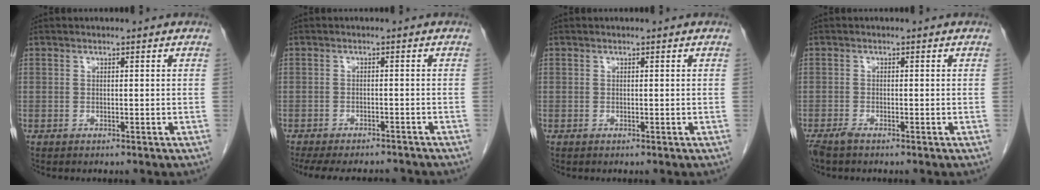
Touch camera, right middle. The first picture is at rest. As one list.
[{"total": 12.0, "force": [-10.7, 3.2, 4.5], "torque": [-0.088, -0.003, -0.140]}, {"total": 0.0}, {"total": 1.8, "force": [-1.5, 0.3, 1.0], "torque": [-0.024, -0.005, -0.028]}]